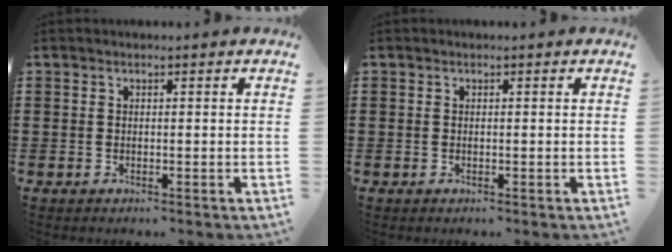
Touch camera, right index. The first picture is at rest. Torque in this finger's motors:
{"motor_torque": [-0.11, 0.61, 0.01, 0.00]}